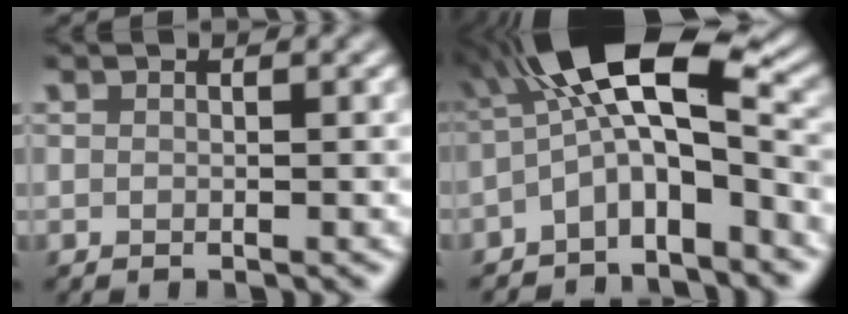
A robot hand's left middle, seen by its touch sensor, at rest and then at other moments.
{"total": 8.8, "force": [-1.8, 3.3, 8.0], "torque": [-0.134, 0.026, -0.051]}